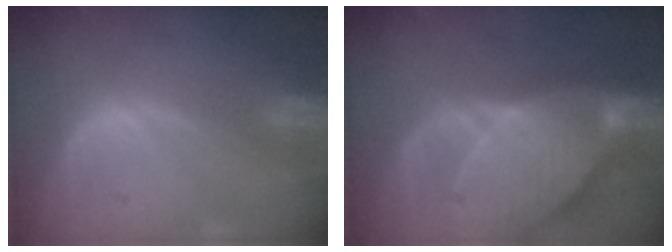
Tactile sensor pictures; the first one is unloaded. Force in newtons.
{"total": 10.1, "press": 8.9, "slide": 4.8}